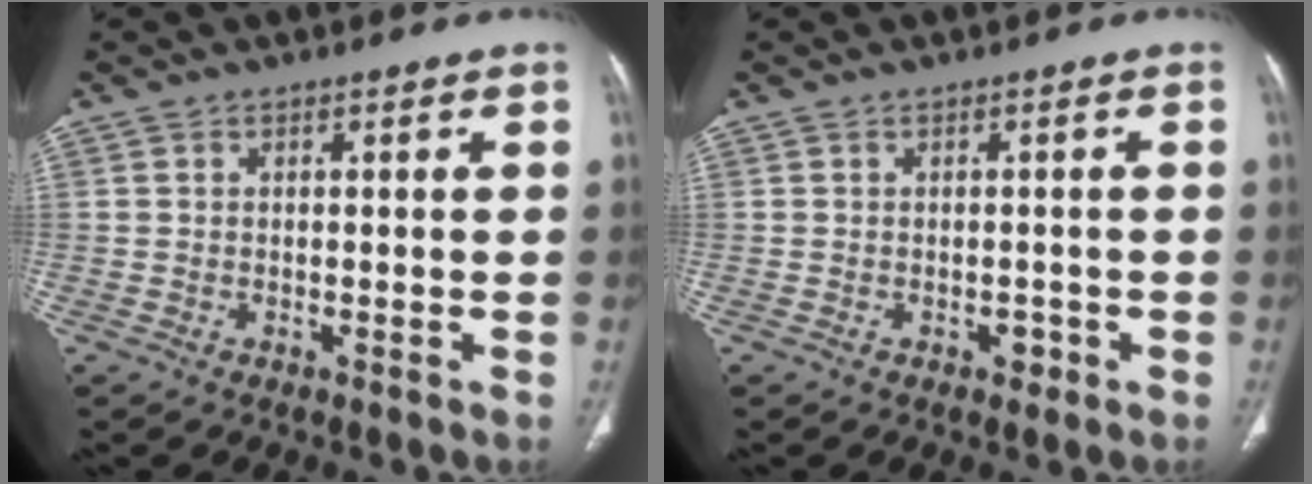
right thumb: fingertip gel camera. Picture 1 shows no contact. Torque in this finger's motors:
{"motor_torque": [1.69, 1.19, 0.56, -0.17, -0.05]}